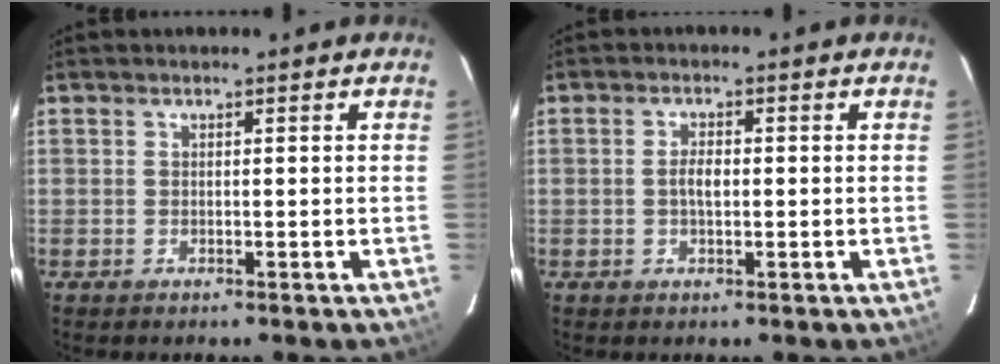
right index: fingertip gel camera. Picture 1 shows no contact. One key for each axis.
{"total": 2.4, "fx": -0.2, "fy": 1.1, "fz": 2.1, "tx": -0.042, "ty": 0.004, "tz": -0.006}